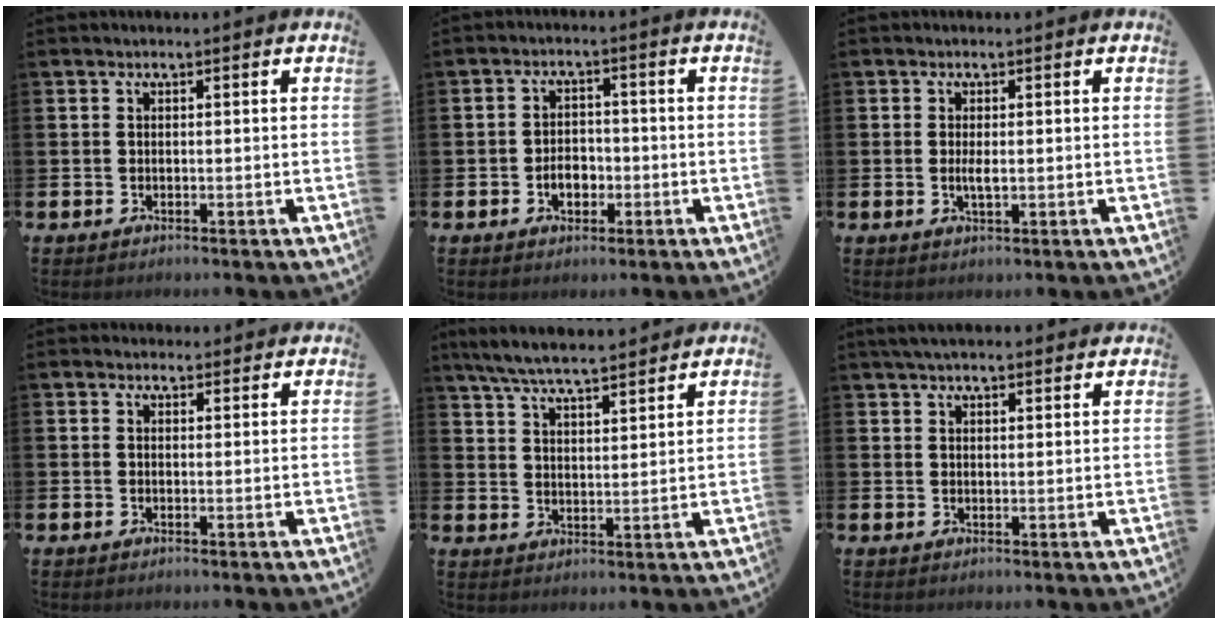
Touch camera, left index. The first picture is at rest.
{"total": 3.3, "force": [-1.2, 2.4, 2.0], "torque": [-0.022, -0.004, -0.028]}
{"total": 1.8, "force": [0.0, 0.5, 1.7], "torque": [-0.029, -0.001, -0.002]}
{"total": 1.3, "force": [1.1, 0.6, 0.0], "torque": [0.006, 0.001, 0.019]}
{"total": 6.7, "force": [6.4, 0.4, 1.8], "torque": [-0.063, -0.027, 0.116]}
{"total": 3.3, "force": [3.1, 0.6, 0.9], "torque": [-0.024, -0.005, 0.056]}